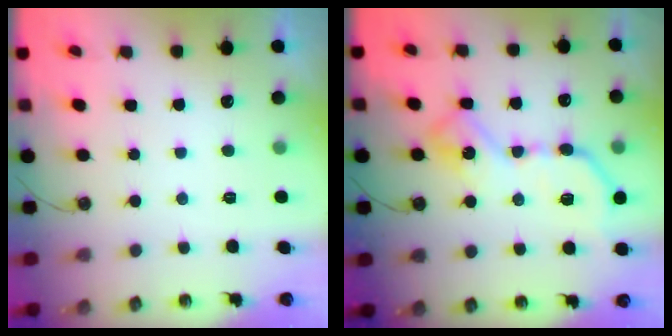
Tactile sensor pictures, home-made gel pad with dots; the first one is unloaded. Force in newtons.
{"total": 14.7, "press": 14.6, "slide": 0.5}